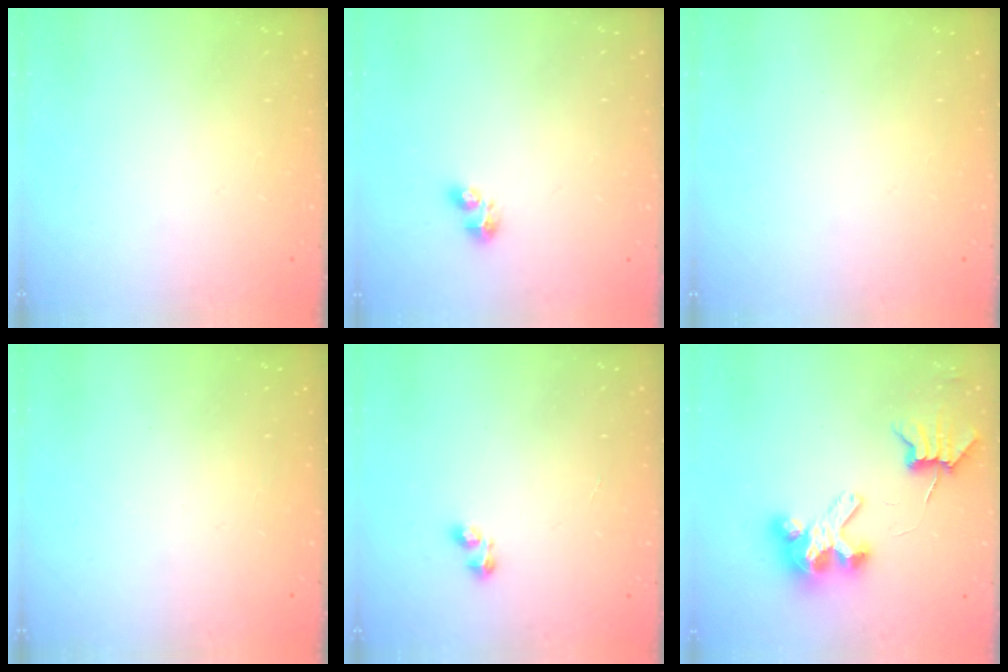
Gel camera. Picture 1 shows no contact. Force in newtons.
{"total": 1.6, "press": 1.5, "slide": 0.6}
{"total": 0.0}
{"total": 0.0}
{"total": 2.4, "press": 2.3, "slide": 0.9}
{"total": 8.0, "press": 8.0, "slide": 0.7}